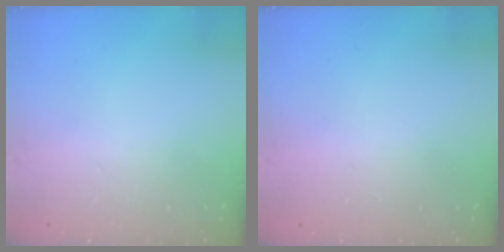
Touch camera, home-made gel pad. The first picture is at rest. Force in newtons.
{"total": 0.9, "press": 0.9, "slide": 0.0}